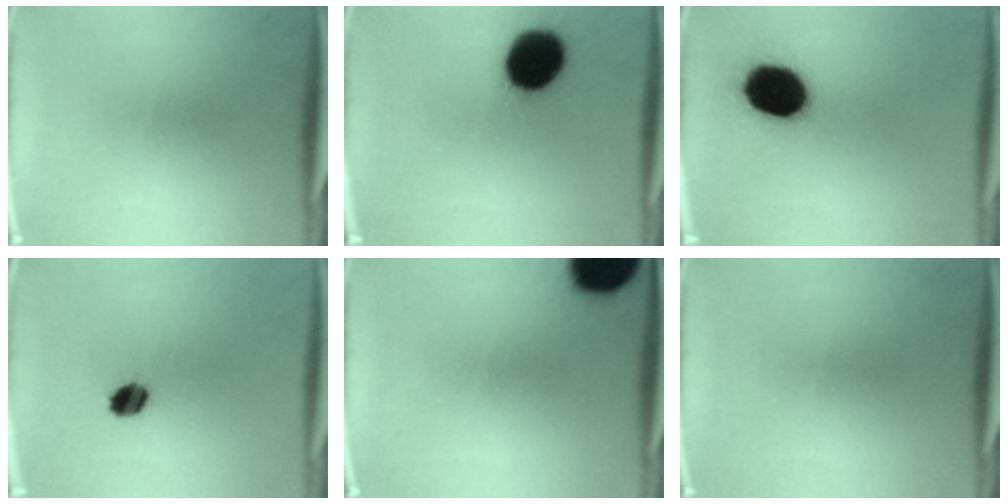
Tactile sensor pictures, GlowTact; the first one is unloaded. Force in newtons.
{"total": 19.4}
{"total": 17.4}
{"total": 4.5}
{"total": 17.2}
{"total": 0.0}